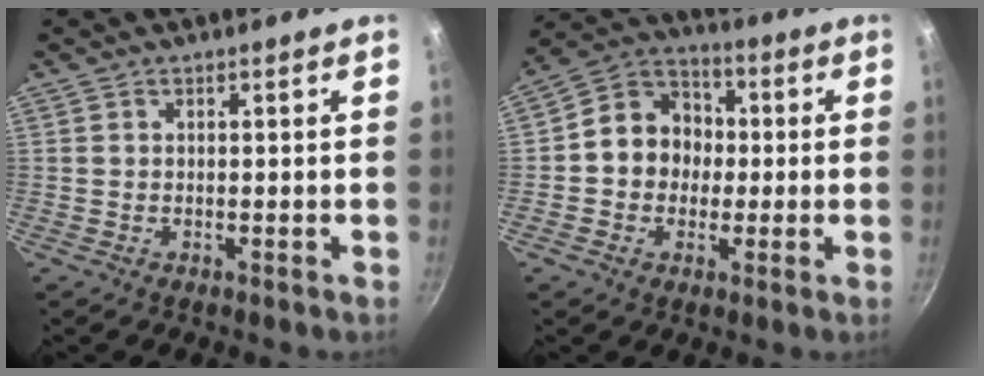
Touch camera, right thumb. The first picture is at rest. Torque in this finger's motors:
{"motor_torque": [-0.10, 0.43, 0.21, -0.12, 0.17]}